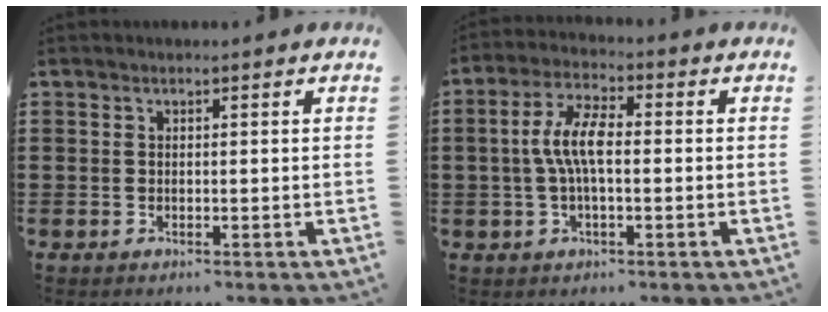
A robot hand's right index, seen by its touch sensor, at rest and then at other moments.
{"total": 6.7, "force": [-0.3, 2.3, 6.3], "torque": [-0.134, 0.001, -0.011]}